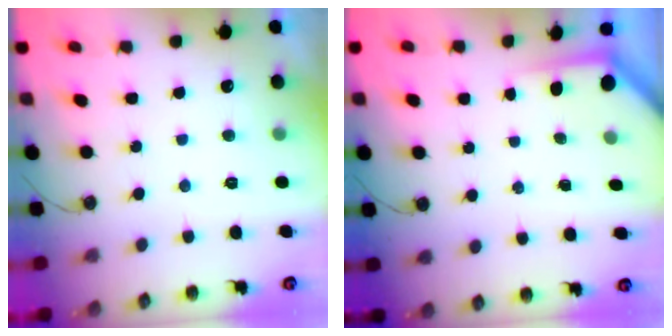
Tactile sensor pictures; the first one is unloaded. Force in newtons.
{"total": 3.1, "press": 3.0, "slide": 0.3}